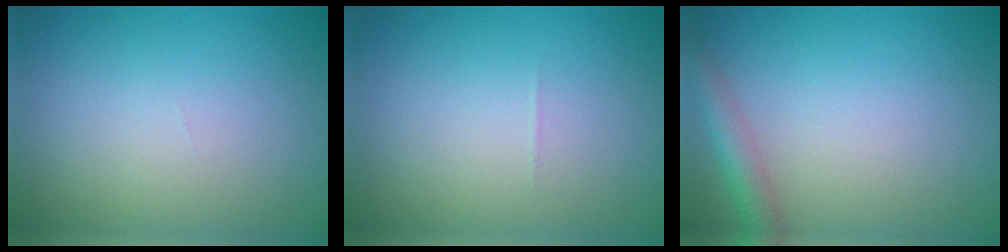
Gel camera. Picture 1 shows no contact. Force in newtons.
{"total": 0.0}
{"total": 3.0, "press": 3.0, "slide": 0.1}